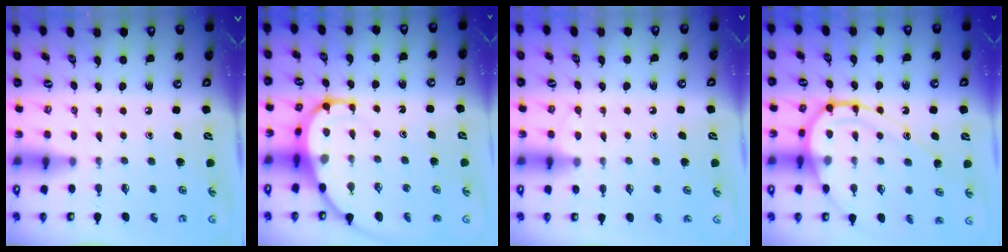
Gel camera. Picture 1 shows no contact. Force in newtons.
{"total": 11.2, "press": 11.1, "slide": 1.1}
{"total": 3.9, "press": 3.9, "slide": 0.3}
{"total": 14.2, "press": 14.1, "slide": 1.5}